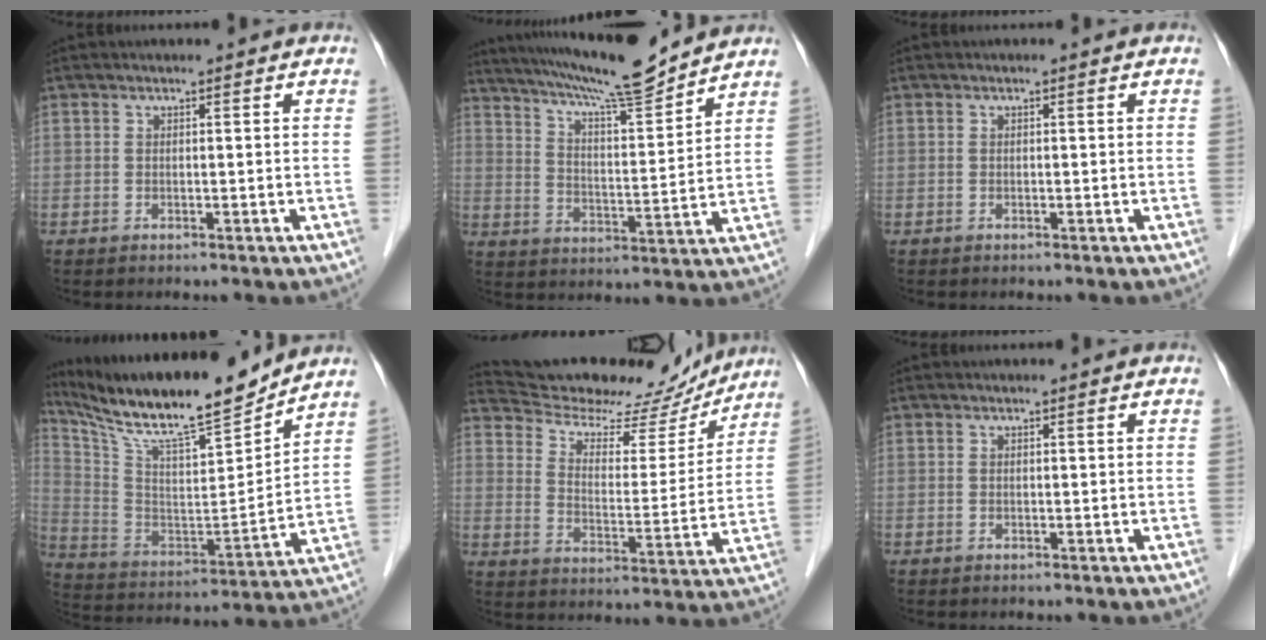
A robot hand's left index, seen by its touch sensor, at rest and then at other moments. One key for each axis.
{"total": 14.3, "fx": 12.9, "fy": 0.2, "fz": 6.2, "tx": -0.113, "ty": 0.002, "tz": 0.208}
{"total": 0.0}
{"total": 19.8, "fx": 17.2, "fy": 1.5, "fz": 9.7, "tx": -0.184, "ty": -0.009, "tz": 0.299}
{"total": 19.4, "fx": 18.4, "fy": 4.4, "fz": 4.2, "tx": -0.065, "ty": -0.013, "tz": 0.261}
{"total": 0.0}